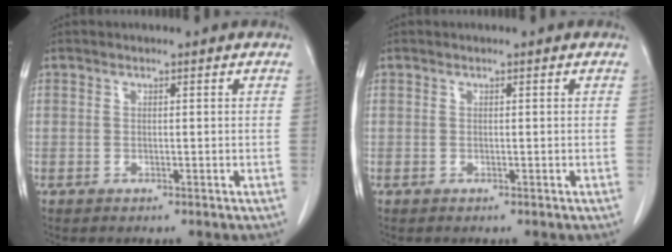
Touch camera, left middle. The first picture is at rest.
{"total": 0.0}